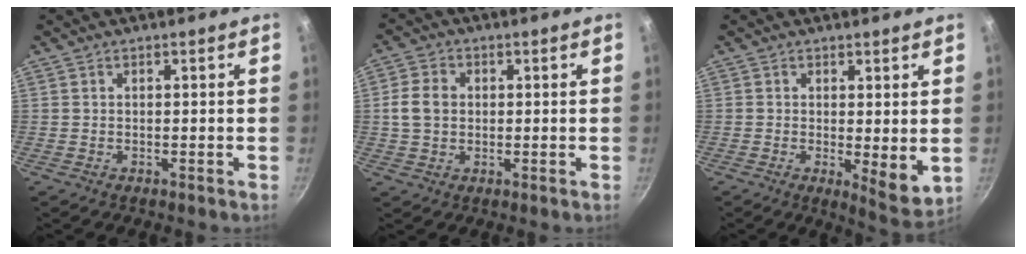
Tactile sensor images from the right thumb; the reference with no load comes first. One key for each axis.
{"total": 5.8, "fx": 0.4, "fy": 4.6, "fz": 3.4, "tx": -0.052, "ty": 0.007, "tz": 0.001}
{"total": 6.7, "fx": 0.2, "fy": 2.4, "fz": 6.3, "tx": -0.081, "ty": -0.025, "tz": 0.006}